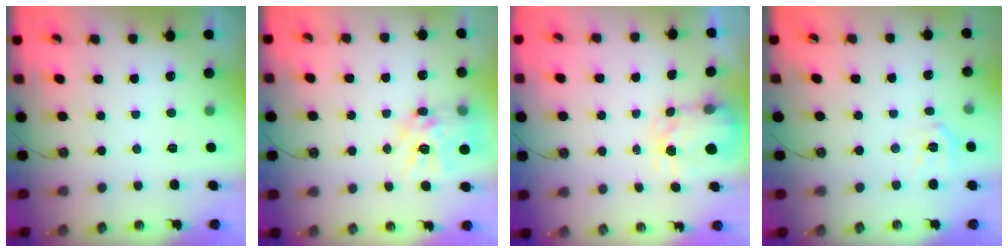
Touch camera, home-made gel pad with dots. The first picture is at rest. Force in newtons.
{"total": 15.2, "press": 15.2, "slide": 1.3}
{"total": 3.7, "press": 3.7, "slide": 0.5}
{"total": 8.5, "press": 8.4, "slide": 1.0}